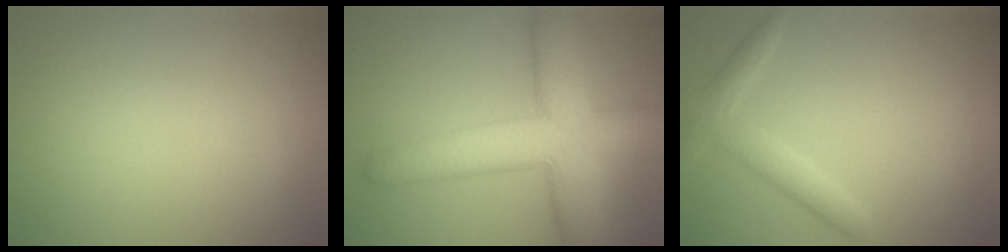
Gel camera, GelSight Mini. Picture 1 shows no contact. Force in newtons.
{"total": 9.0, "press": 9.0, "slide": 0.5}
{"total": 2.7, "press": 2.7, "slide": 0.1}